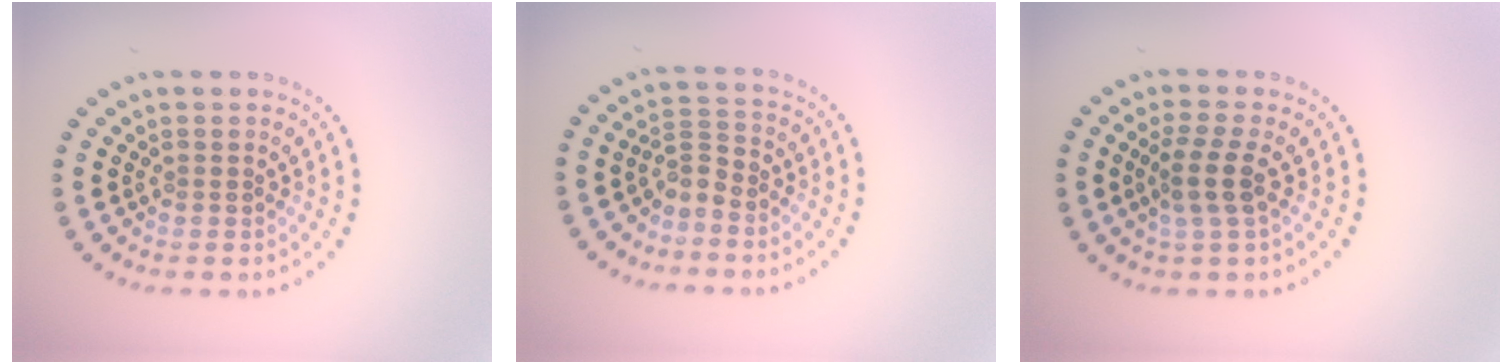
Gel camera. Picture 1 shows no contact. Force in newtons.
{"total": 2.2, "press": 1.4, "slide": 1.7}
{"total": 2.7, "press": 2.2, "slide": 1.6}